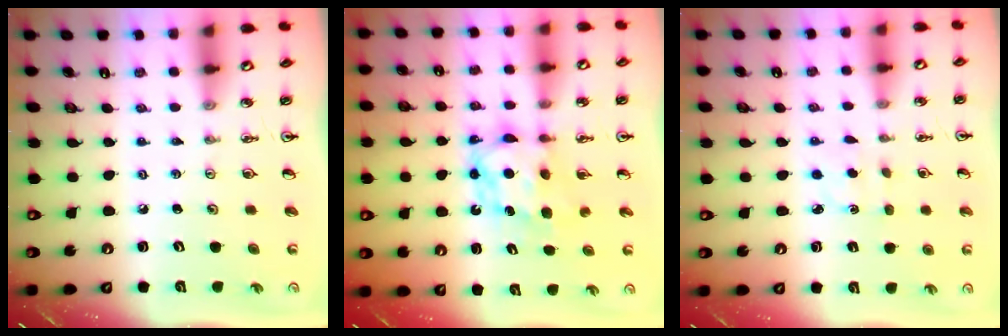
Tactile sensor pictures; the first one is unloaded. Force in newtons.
{"total": 6.5, "press": 6.5, "slide": 0.4}
{"total": 1.6, "press": 1.5, "slide": 0.5}